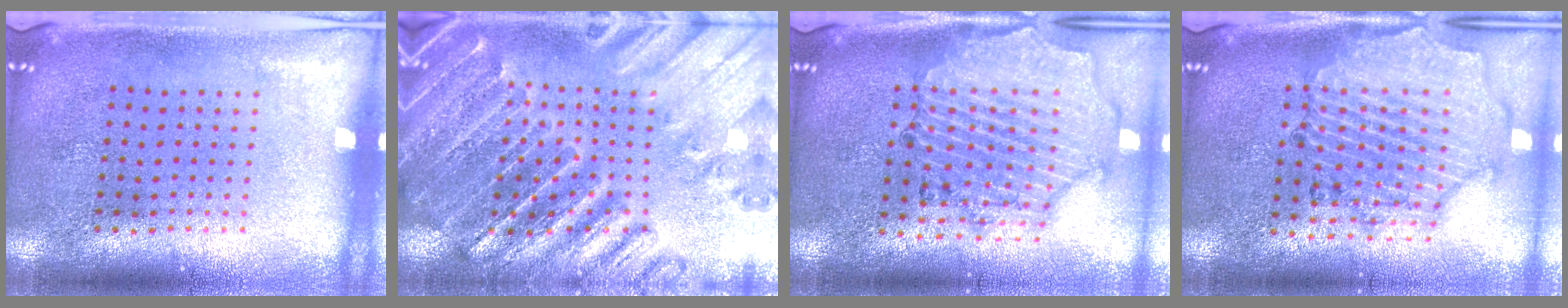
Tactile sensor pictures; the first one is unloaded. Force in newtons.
{"total": 2.8, "press": 2.8, "slide": 0.4}
{"total": 1.7, "press": 1.6, "slide": 0.3}
{"total": 1.6, "press": 1.6, "slide": 0.4}